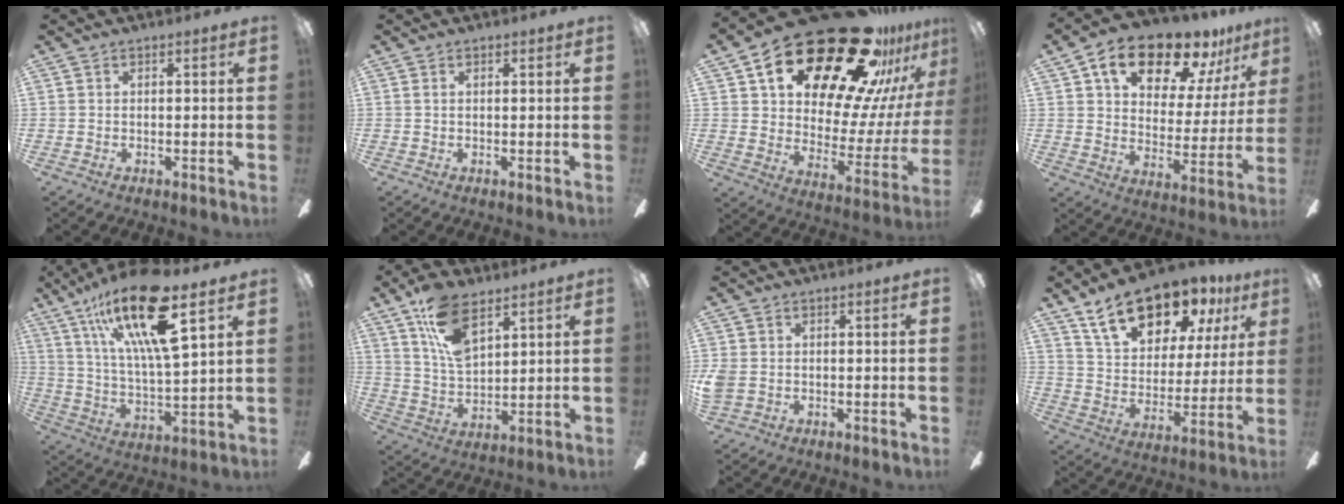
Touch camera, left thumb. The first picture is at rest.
{"total": 1.0, "force": [0.4, 0.4, 0.8], "torque": [-0.016, 0.004, 0.005]}
{"total": 30.1, "force": [21.6, 12.2, 17.0], "torque": [-0.247, -0.153, 0.374]}
{"total": 18.0, "force": [12.7, 8.4, 9.5], "torque": [-0.154, -0.078, 0.216]}
{"total": 22.4, "force": [13.3, 6.3, 16.9], "torque": [-0.318, -0.056, 0.213]}
{"total": 13.5, "force": [8.0, 7.0, 8.4], "torque": [-0.152, -0.022, 0.149]}
{"total": 3.2, "force": [-0.4, 2.6, 1.8], "torque": [-0.044, 0.003, -0.009]}
{"total": 19.0, "force": [13.5, 9.6, 9.3], "torque": [-0.157, -0.075, 0.237]}